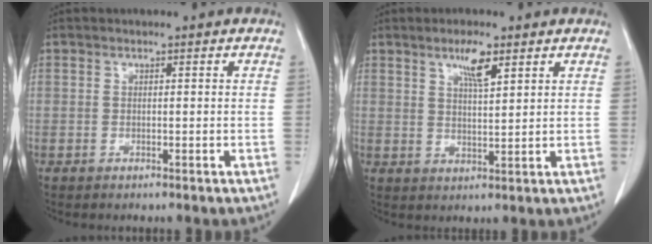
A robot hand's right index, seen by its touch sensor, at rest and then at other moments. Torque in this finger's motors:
{"motor_torque": [0.16, 0.10, 0.07, 0.06]}